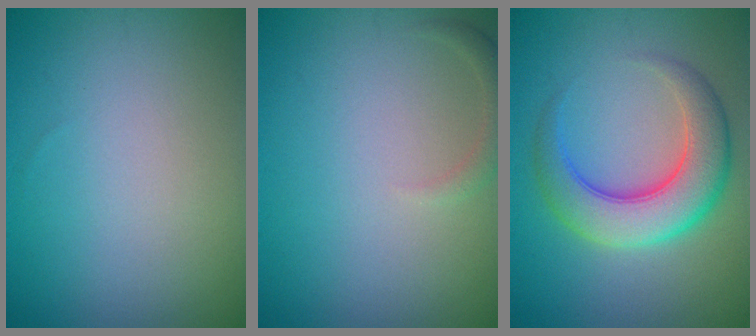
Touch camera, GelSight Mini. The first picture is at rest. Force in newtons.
{"total": 1.3, "press": 1.2, "slide": 0.2}
{"total": 6.6, "press": 6.6, "slide": 0.4}